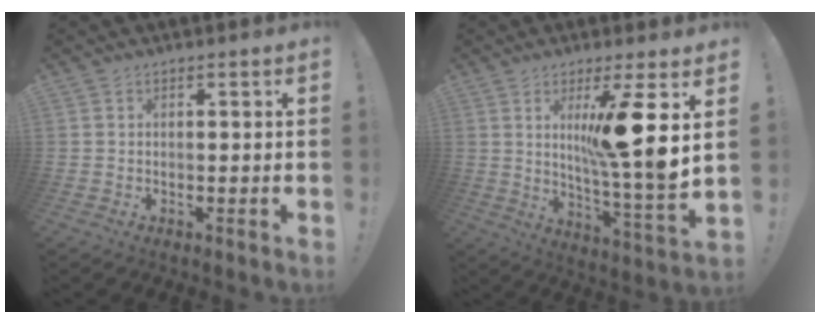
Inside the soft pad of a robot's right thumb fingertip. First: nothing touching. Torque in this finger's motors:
{"motor_torque": [0.08, 0.94, 1.77, -0.05, 0.49]}